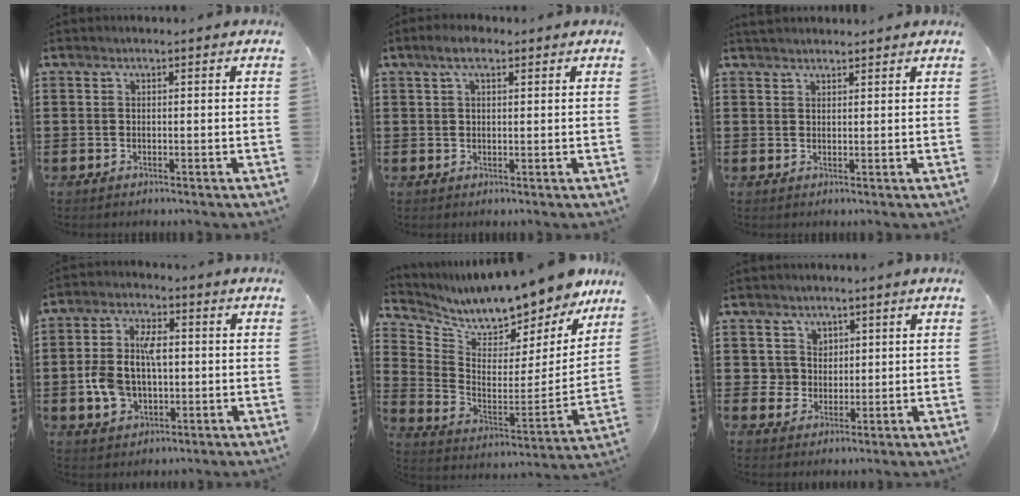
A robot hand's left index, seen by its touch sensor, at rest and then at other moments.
{"total": 3.2, "force": [1.6, 1.3, 2.5], "torque": [-0.053, 0.009, 0.027]}
{"total": 1.7, "force": [1.6, 0.4, 0.2], "torque": [-0.007, 0.002, 0.033]}
{"total": 8.9, "force": [-0.2, 5.5, 7.0], "torque": [-0.167, 0.009, -0.010]}
{"total": 9.2, "force": [8.9, 1.1, 1.8], "torque": [-0.068, -0.084, 0.147]}
{"total": 3.7, "force": [1.5, 3.4, 0.2], "torque": [-0.024, 0.012, 0.027]}